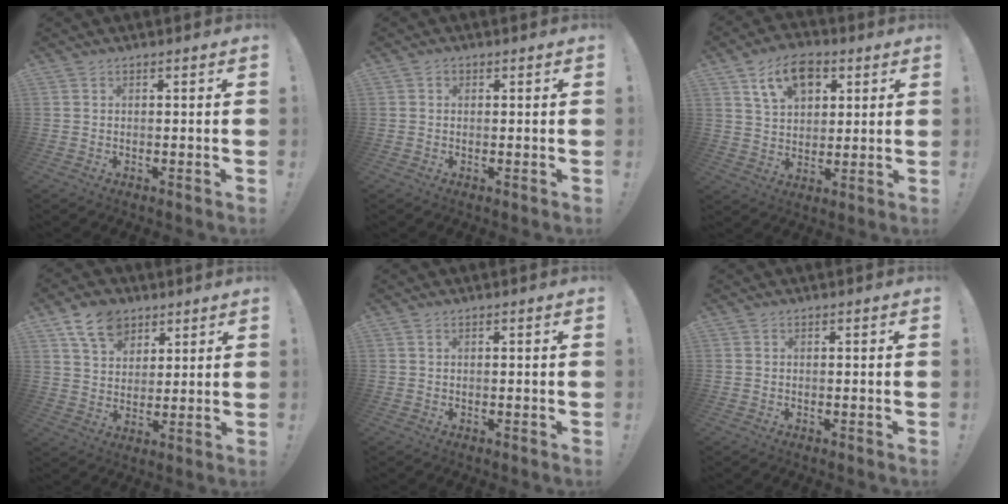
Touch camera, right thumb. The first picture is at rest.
{"total": 0.8, "force": [0.1, 0.8, 0.2], "torque": [-0.001, 0.002, 0.001]}
{"total": 12.5, "force": [6.0, 8.3, 7.2], "torque": [-0.111, -0.012, 0.111]}
{"total": 10.7, "force": [6.6, 7.3, 4.3], "torque": [-0.064, -0.031, 0.126]}
{"total": 0.0}
{"total": 0.0}